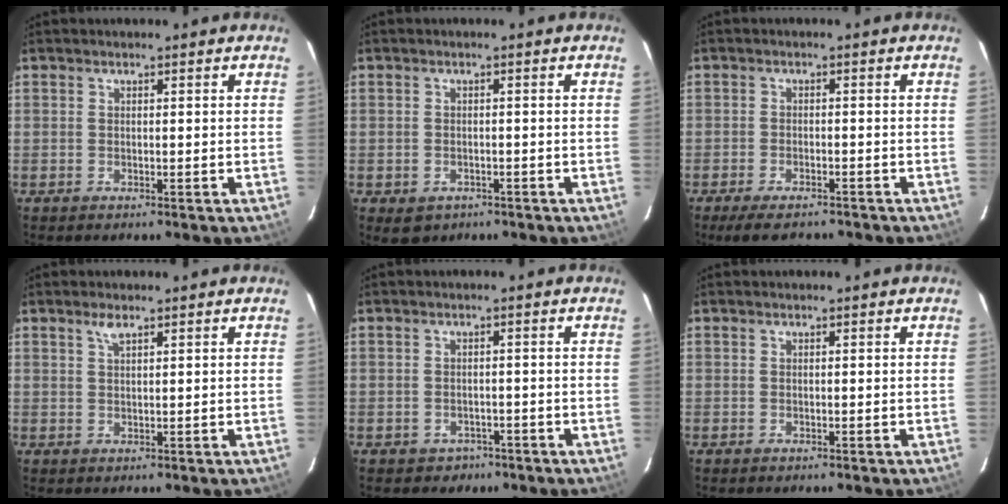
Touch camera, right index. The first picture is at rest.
{"total": 3.7, "force": [-1.9, 2.9, 1.3], "torque": [-0.030, -0.005, -0.020]}
{"total": 6.8, "force": [-5.7, 2.1, 3.2], "torque": [-0.075, -0.017, -0.091]}
{"total": 1.7, "force": [1.2, 0.5, 1.1], "torque": [-0.021, 0.005, 0.023]}
{"total": 3.4, "force": [-1.9, 2.7, 0.2], "torque": [-0.014, 0.007, -0.021]}
{"total": 0.0}